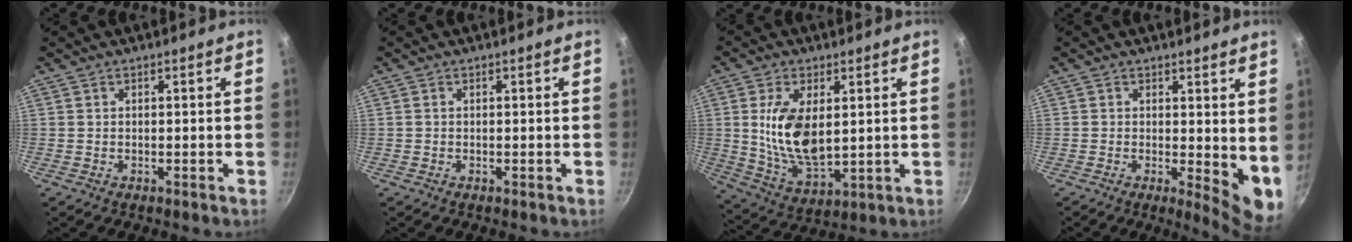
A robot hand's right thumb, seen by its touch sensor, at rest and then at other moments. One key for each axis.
{"total": 0.0}
{"total": 13.3, "fx": 2.1, "fy": 6.9, "fz": 11.2, "tx": -0.205, "ty": -0.018, "tz": 0.050}
{"total": 7.2, "fx": 0.6, "fy": 3.0, "fz": 6.5, "tx": -0.072, "ty": -0.018, "tz": 0.009}